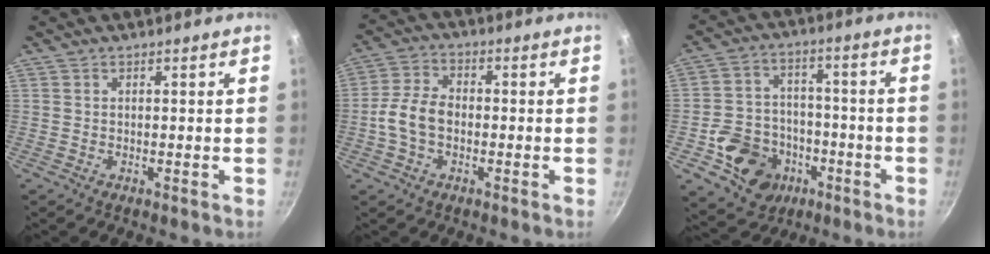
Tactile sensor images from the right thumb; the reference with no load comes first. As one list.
[{"total": 7.3, "force": [-1.4, 5.0, 5.2], "torque": [-0.090, 0.030, -0.036]}, {"total": 13.6, "force": [-5.3, 11.3, 5.3], "torque": [-0.058, 0.048, -0.078]}]